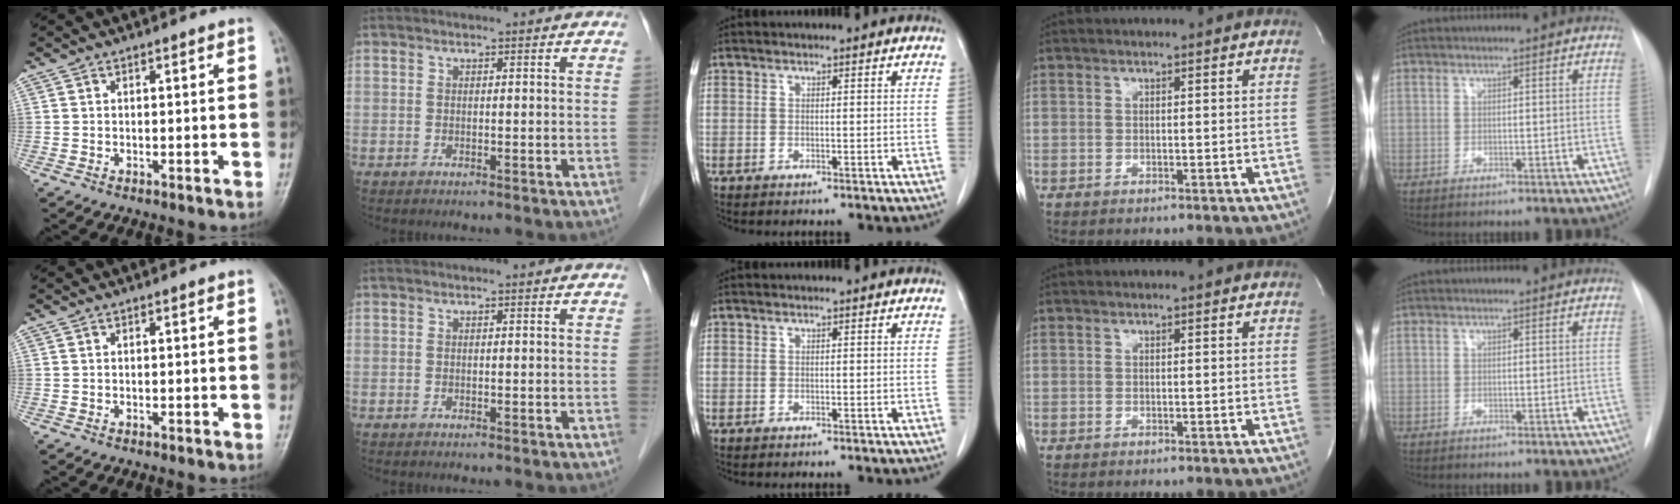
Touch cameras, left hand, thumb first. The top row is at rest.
{}